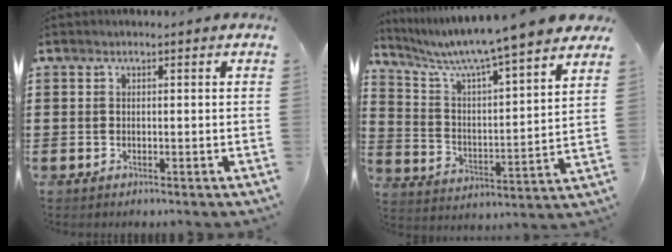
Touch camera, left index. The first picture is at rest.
{"total": 7.2, "force": [6.4, -0.9, 3.2], "torque": [-0.089, -0.056, 0.102]}